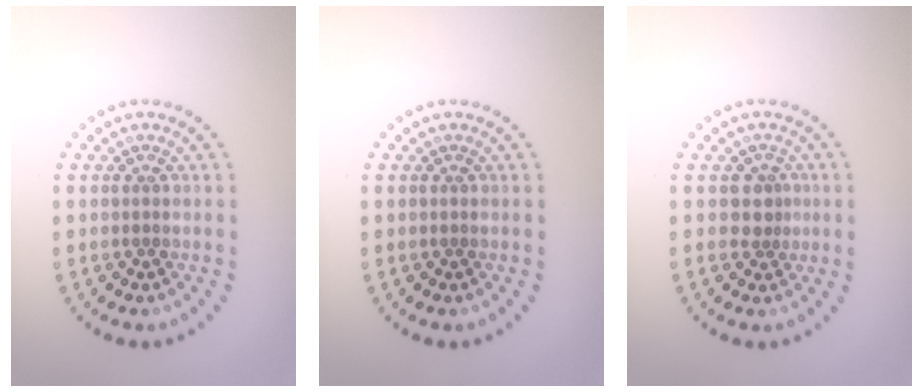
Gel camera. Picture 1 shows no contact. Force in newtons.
{"total": 0.0}
{"total": 1.8, "press": 1.2, "slide": 1.3}